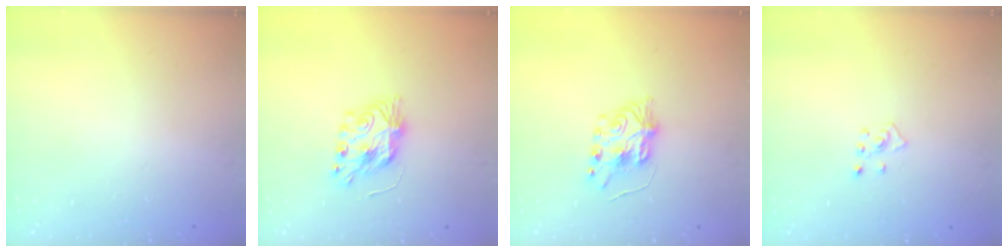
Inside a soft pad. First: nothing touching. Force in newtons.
{"total": 7.9, "press": 7.9, "slide": 0.5}
{"total": 7.5, "press": 7.5, "slide": 0.8}
{"total": 4.2, "press": 4.1, "slide": 0.7}